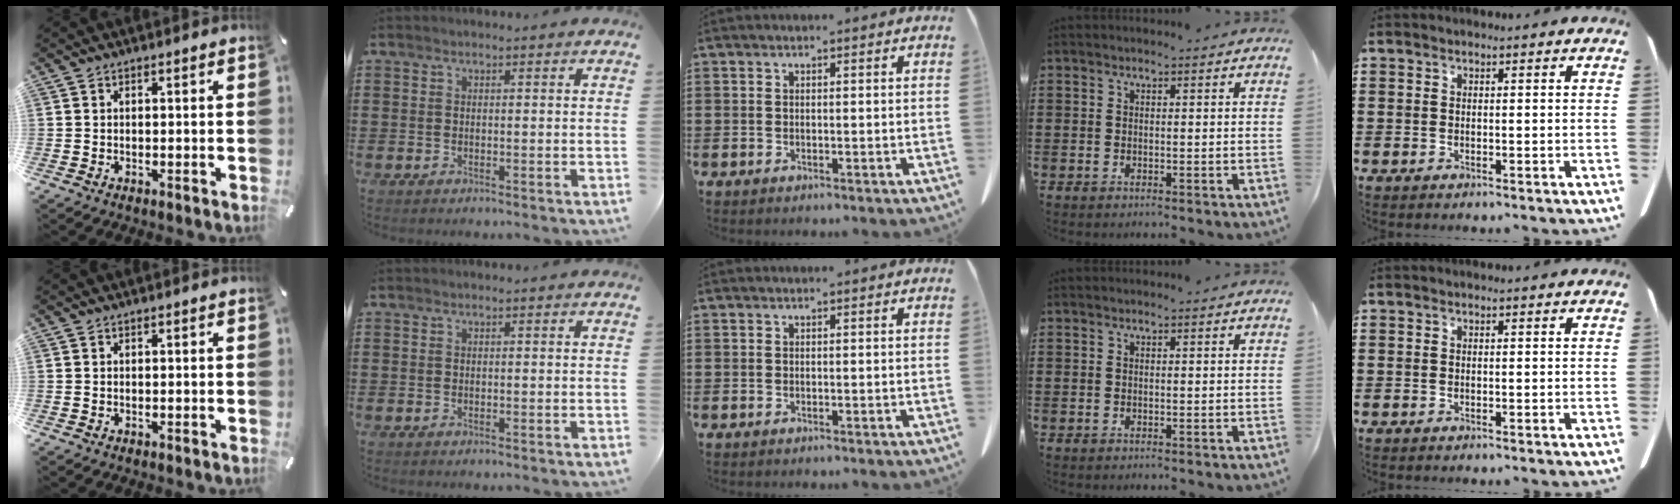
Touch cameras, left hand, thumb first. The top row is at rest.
{}